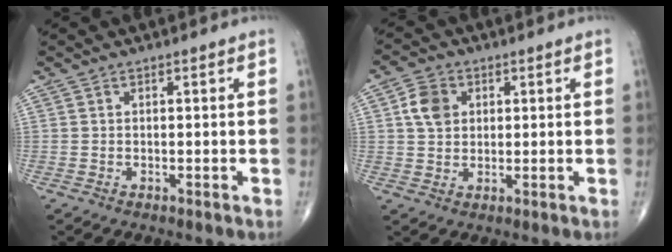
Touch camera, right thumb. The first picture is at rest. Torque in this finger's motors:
{"motor_torque": [0.29, 1.67, 0.20, 0.23, 0.04]}